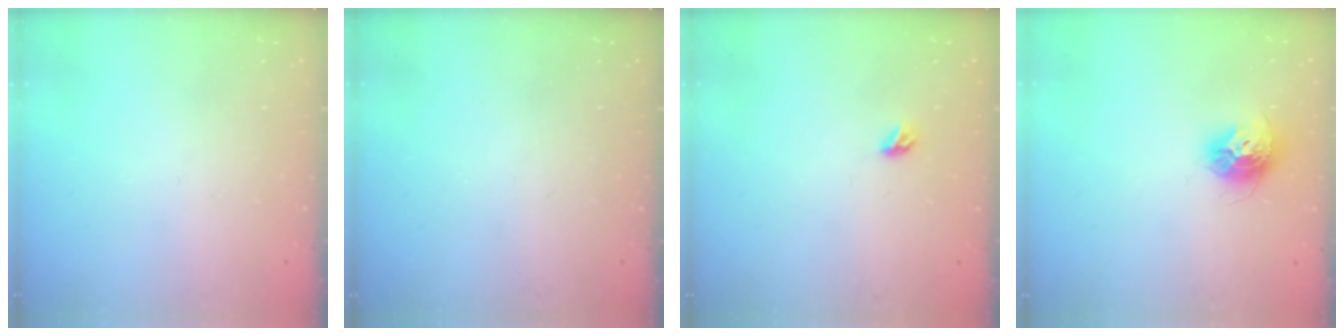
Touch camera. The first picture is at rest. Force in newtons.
{"total": 0.0}
{"total": 3.8, "press": 3.8, "slide": 0.7}
{"total": 11.2, "press": 11.2, "slide": 0.8}